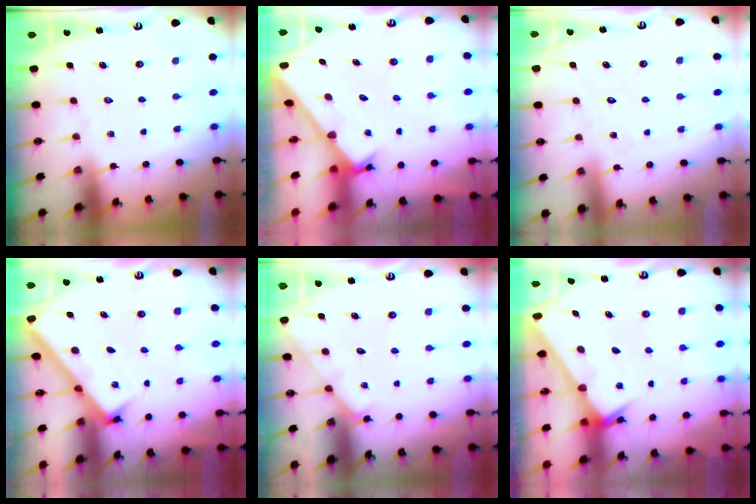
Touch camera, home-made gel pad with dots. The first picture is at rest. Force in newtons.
{"total": 1.7, "press": 1.7, "slide": 0.1}
{"total": 6.2, "press": 6.2, "slide": 0.6}
{"total": 2.7, "press": 2.7, "slide": 0.4}
{"total": 2.9, "press": 2.9, "slide": 0.3}
{"total": 2.6, "press": 2.6, "slide": 0.2}